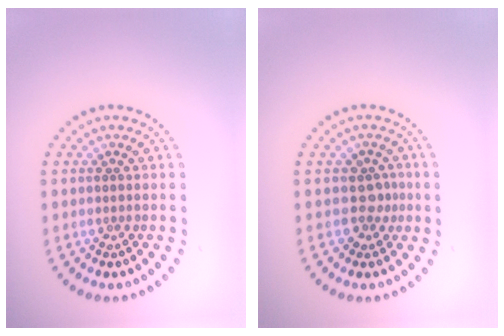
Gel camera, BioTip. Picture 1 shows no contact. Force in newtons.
{"total": 1.9, "press": 1.5, "slide": 1.2}